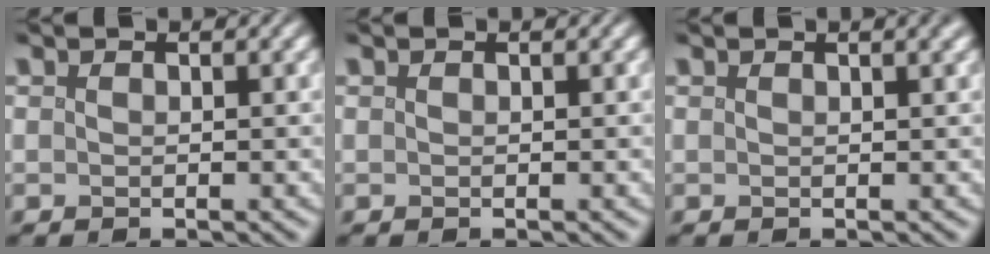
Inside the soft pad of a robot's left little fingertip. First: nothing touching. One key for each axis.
{"total": 0.0}
{"total": 2.7, "fx": 1.5, "fy": 1.2, "fz": 1.9, "tx": 0.001, "ty": 0.015, "tz": -0.001}